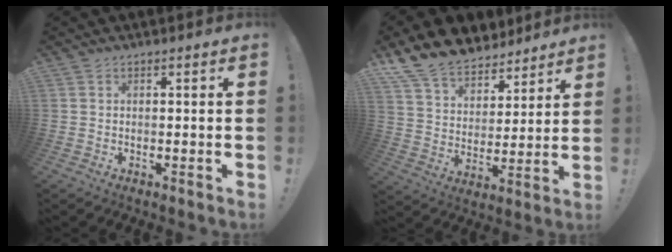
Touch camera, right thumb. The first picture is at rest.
{"total": 12.9, "force": [10.8, 6.4, 2.8], "torque": [-0.067, -0.086, 0.206]}